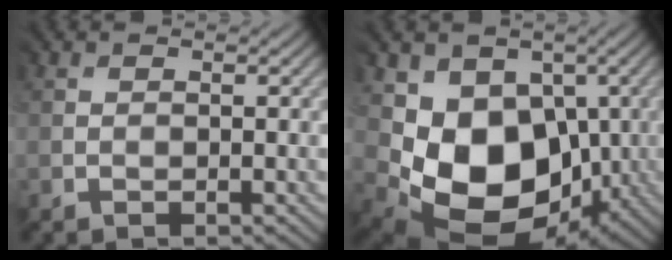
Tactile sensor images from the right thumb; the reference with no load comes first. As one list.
[{"total": 11.3, "force": [-0.4, 8.9, 7.0], "torque": [-0.130, -0.033, 0.001]}]